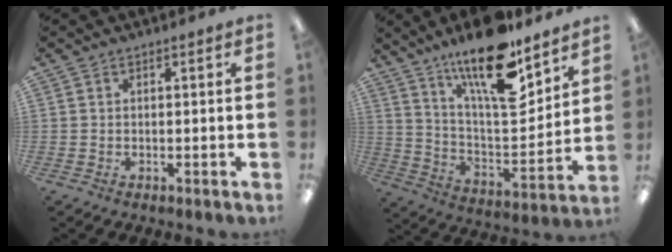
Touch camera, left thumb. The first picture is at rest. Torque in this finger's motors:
{"motor_torque": [0.93, 0.14, 1.71, -1.06, 0.30]}